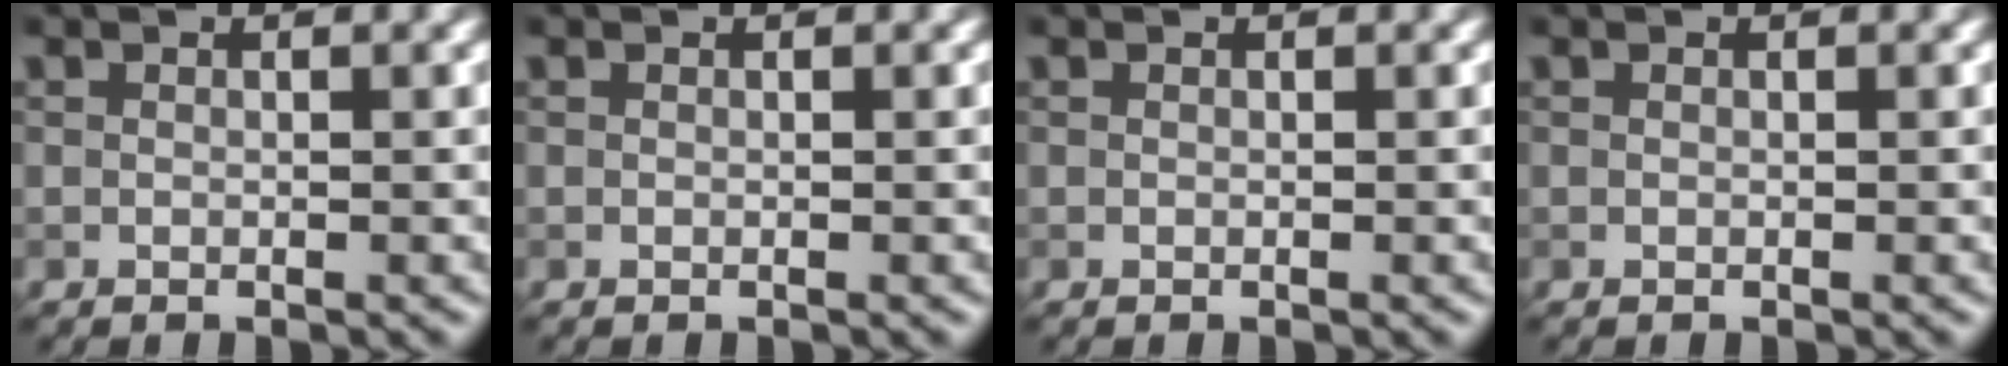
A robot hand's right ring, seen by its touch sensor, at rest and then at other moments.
{"total": 0.0}
{"total": 0.0}
{"total": 0.0}